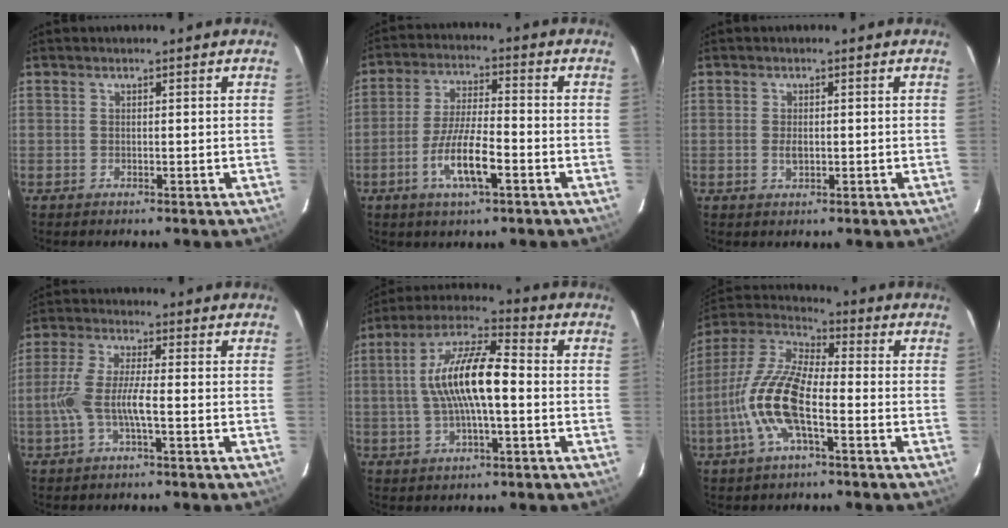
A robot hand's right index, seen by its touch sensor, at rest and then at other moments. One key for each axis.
{"total": 9.7, "fx": -4.2, "fy": 2.1, "fz": 8.6, "tx": -0.170, "ty": -0.004, "tz": -0.075}
{"total": 1.9, "fx": -0.2, "fy": 1.1, "fz": 1.5, "tx": -0.027, "ty": 0.000, "tz": -0.003}
{"total": 7.7, "fx": -1.9, "fy": 1.2, "fz": 7.4, "tx": -0.159, "ty": 0.001, "tz": -0.037}
{"total": 13.5, "fx": -0.5, "fy": 3.7, "fz": 13.0, "tx": -0.246, "ty": 0.016, "tz": -0.013}
{"total": 14.1, "fx": -4.4, "fy": 4.4, "fz": 12.6, "tx": -0.266, "ty": 0.000, "tz": -0.094}